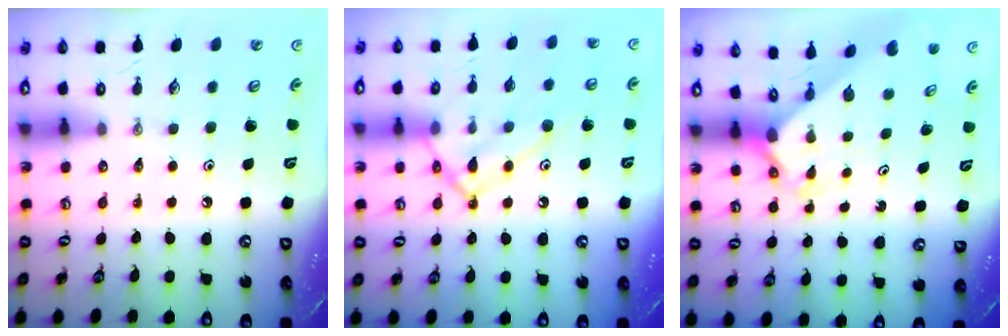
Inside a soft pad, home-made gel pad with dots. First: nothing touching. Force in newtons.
{"total": 14.2, "press": 14.1, "slide": 1.0}
{"total": 2.4, "press": 2.3, "slide": 0.3}